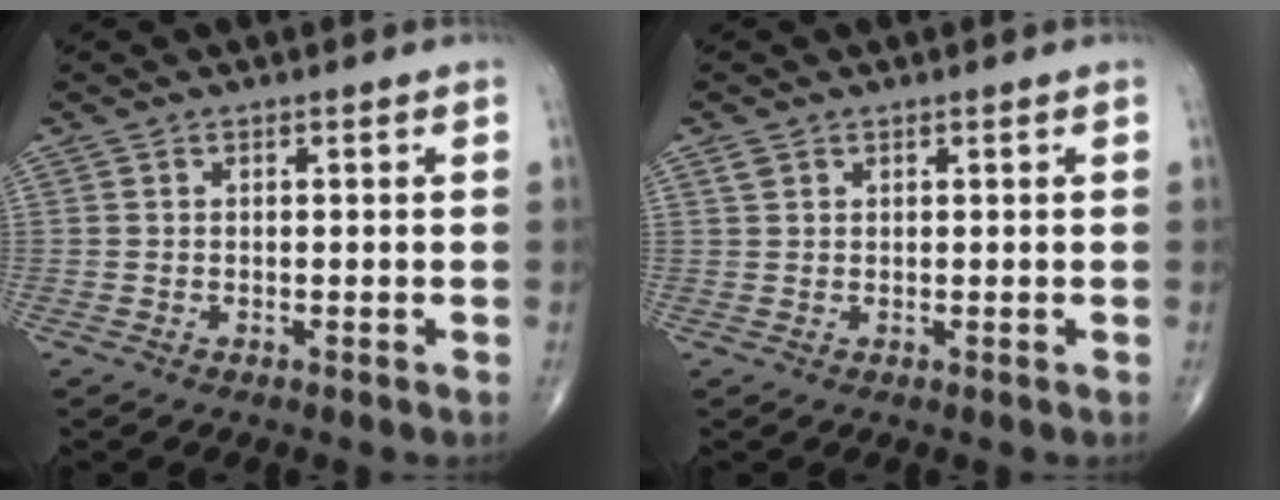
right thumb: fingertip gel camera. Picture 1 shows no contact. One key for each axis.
{"total": 1.2, "fx": 0.7, "fy": 0.8, "fz": 0.5, "tx": -0.007, "ty": 0.004, "tz": 0.015}